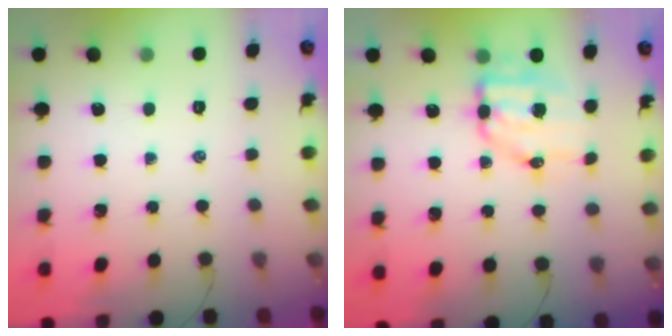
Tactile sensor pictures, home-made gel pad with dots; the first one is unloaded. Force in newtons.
{"total": 7.7, "press": 7.5, "slide": 1.7}